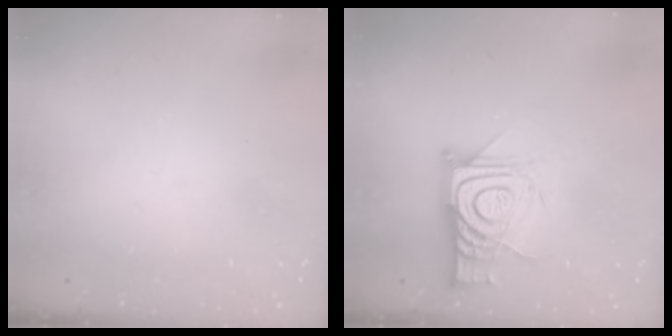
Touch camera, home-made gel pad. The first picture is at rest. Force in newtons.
{"total": 12.7, "press": 12.6, "slide": 1.1}